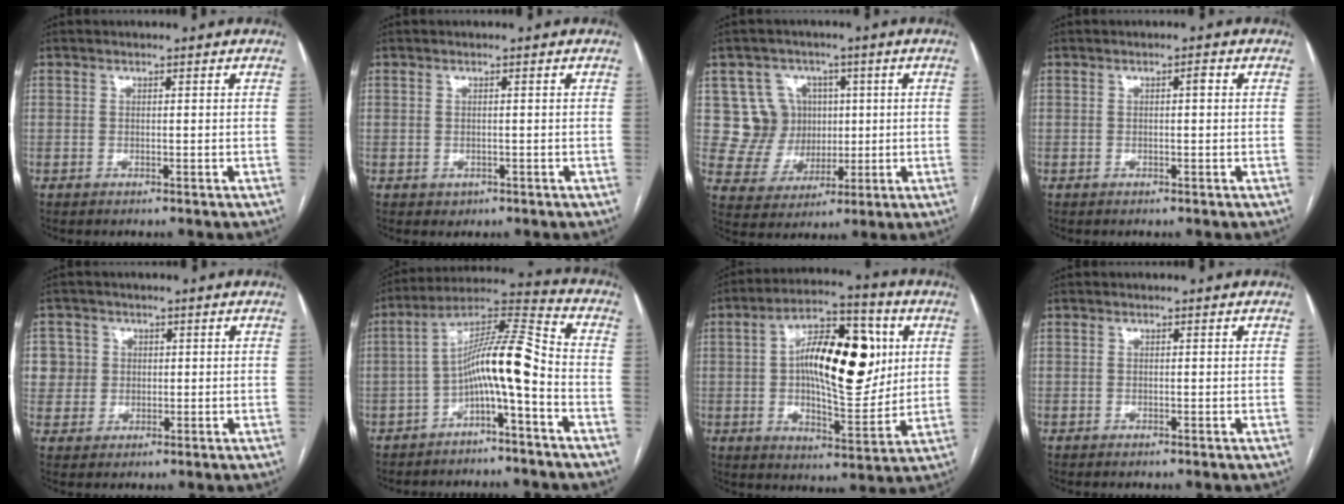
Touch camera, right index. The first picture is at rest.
{"total": 0.8, "force": [-0.2, 0.7, 0.4], "torque": [-0.008, 0.001, 0.003]}
{"total": 9.2, "force": [2.5, 8.8, 1.1], "torque": [-0.019, 0.035, 0.055]}
{"total": 0.9, "force": [0.1, 0.2, 0.9], "torque": [-0.012, 0.003, 0.001]}
{"total": 6.2, "force": [1.4, 6.0, 0.3], "torque": [0.001, 0.017, 0.032]}
{"total": 10.9, "force": [-3.4, 0.7, 10.4], "torque": [-0.178, 0.035, -0.062]}
{"total": 18.0, "force": [3.2, 6.6, 16.5], "torque": [-0.270, 0.025, 0.052]}
{"total": 0.0}